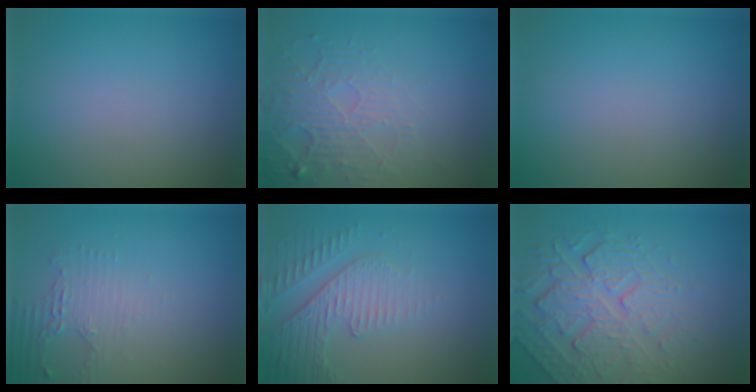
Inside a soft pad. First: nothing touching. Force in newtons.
{"total": 5.3, "press": 3.3, "slide": 4.1}
{"total": 0.0}
{"total": 2.2, "press": 1.8, "slide": 1.2}
{"total": 4.9, "press": 3.3, "slide": 3.6}
{"total": 4.7, "press": 4.3, "slide": 1.9}